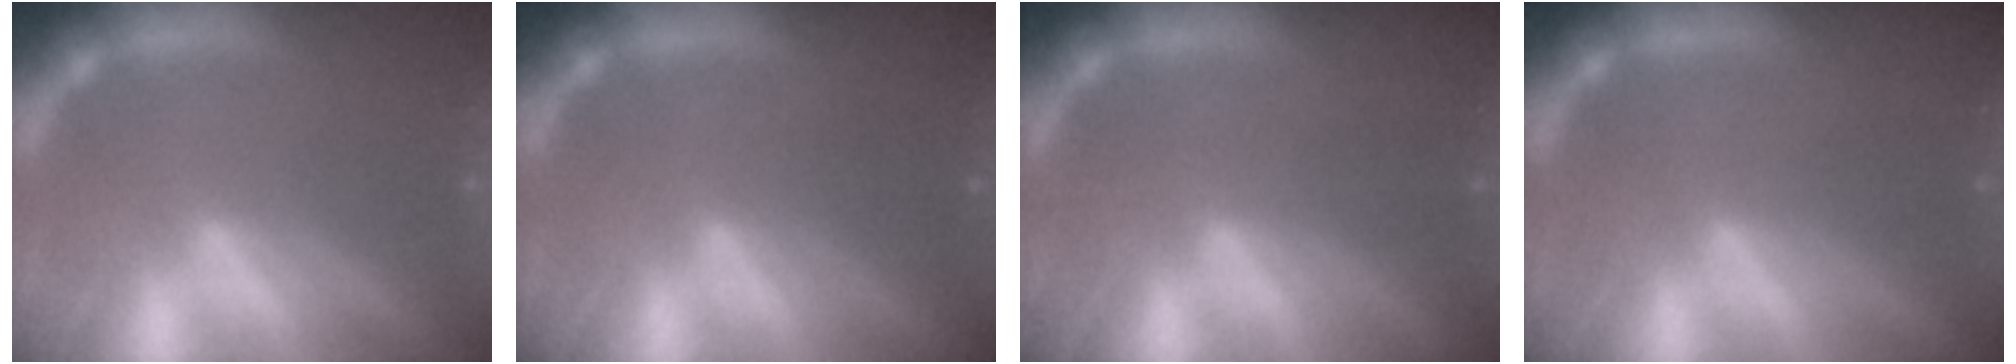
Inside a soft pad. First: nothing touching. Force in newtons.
{"total": 2.0}
{"total": 1.0}
{"total": 0.9}